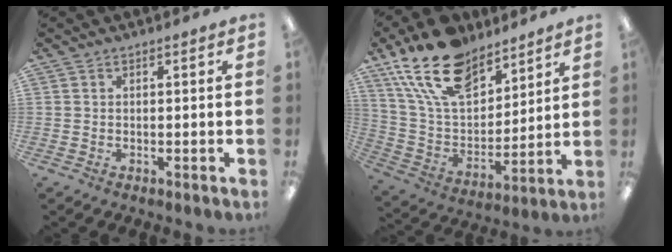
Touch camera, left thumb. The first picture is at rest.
{"total": 19.8, "force": [13.5, 10.6, 10.0], "torque": [-0.196, -0.064, 0.248]}